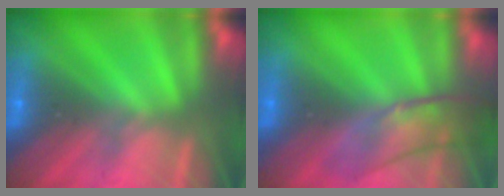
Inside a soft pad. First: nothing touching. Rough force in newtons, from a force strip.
{"total": 2.9}